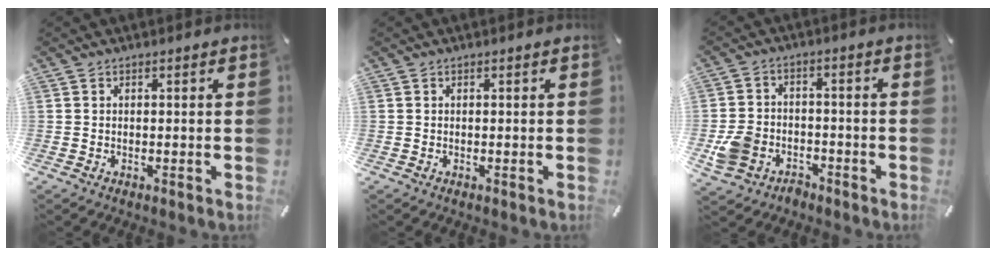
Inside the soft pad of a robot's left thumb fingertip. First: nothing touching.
{"total": 0.0}
{"total": 8.2, "force": [-3.9, 6.4, 3.3], "torque": [-0.076, 0.028, -0.072]}